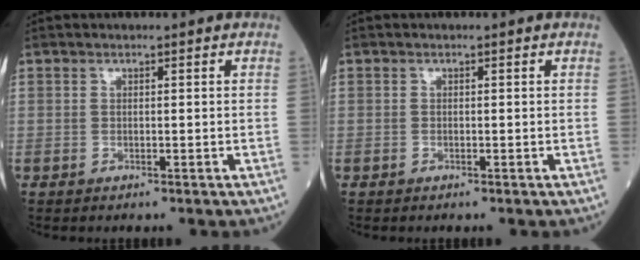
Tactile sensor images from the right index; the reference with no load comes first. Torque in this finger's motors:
{"motor_torque": [0.08, 0.01, 0.05, -0.01]}